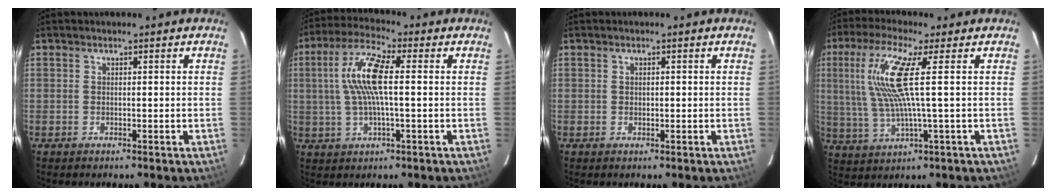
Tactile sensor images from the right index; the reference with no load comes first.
{"total": 10.6, "force": [1.1, 2.3, 10.3], "torque": [-0.204, 0.012, 0.019]}
{"total": 0.6, "force": [0.1, 0.5, 0.3], "torque": [-0.004, 0.003, 0.002]}
{"total": 11.1, "force": [2.4, 0.2, 10.8], "torque": [-0.217, 0.001, 0.056]}